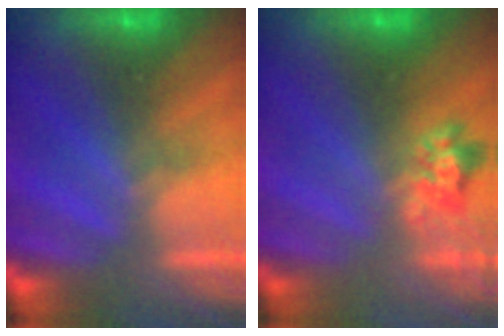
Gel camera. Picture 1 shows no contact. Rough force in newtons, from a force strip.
{"total": 2.4}